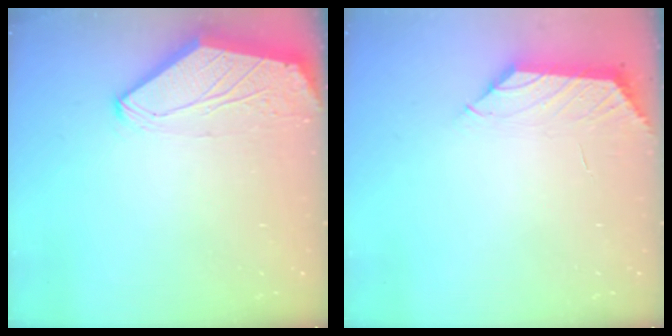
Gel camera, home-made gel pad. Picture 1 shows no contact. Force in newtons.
{"total": 0.9, "press": 0.7, "slide": 0.5}